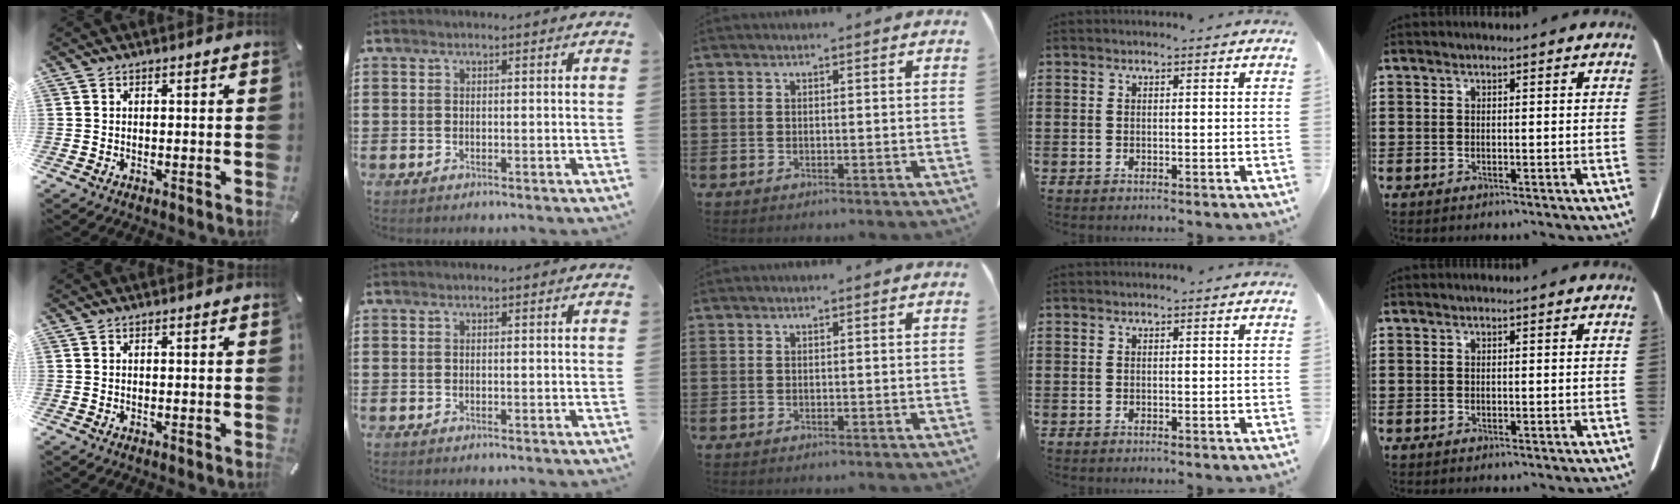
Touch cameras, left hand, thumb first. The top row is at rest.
{}